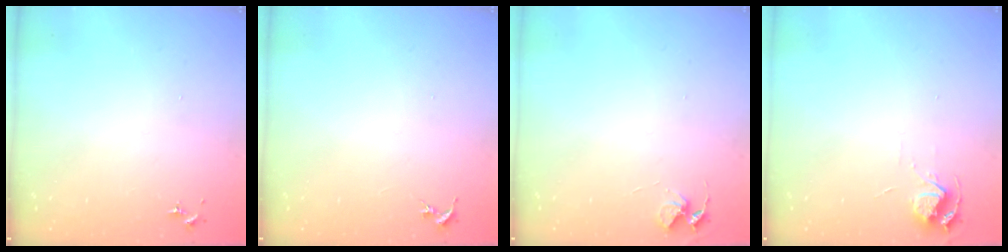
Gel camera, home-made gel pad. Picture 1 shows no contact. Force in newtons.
{"total": 0.0}
{"total": 5.1, "press": 5.0, "slide": 0.4}
{"total": 5.8, "press": 5.8, "slide": 0.6}